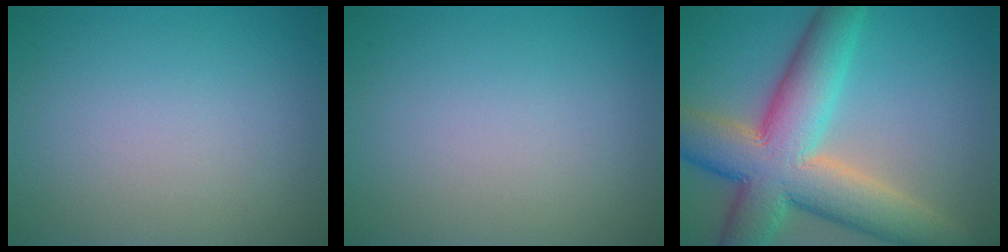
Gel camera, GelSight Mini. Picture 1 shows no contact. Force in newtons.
{"total": 0.0}
{"total": 12.1, "press": 12.1, "slide": 0.6}